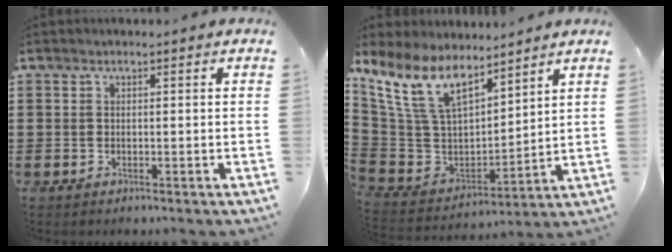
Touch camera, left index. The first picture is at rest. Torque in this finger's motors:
{"motor_torque": [0.09, 0.13, 0.91, 0.21]}